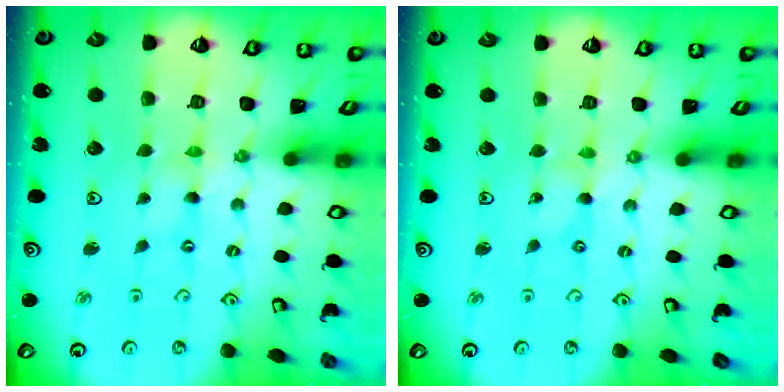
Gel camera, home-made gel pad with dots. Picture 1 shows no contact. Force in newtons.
{"total": 0.0}